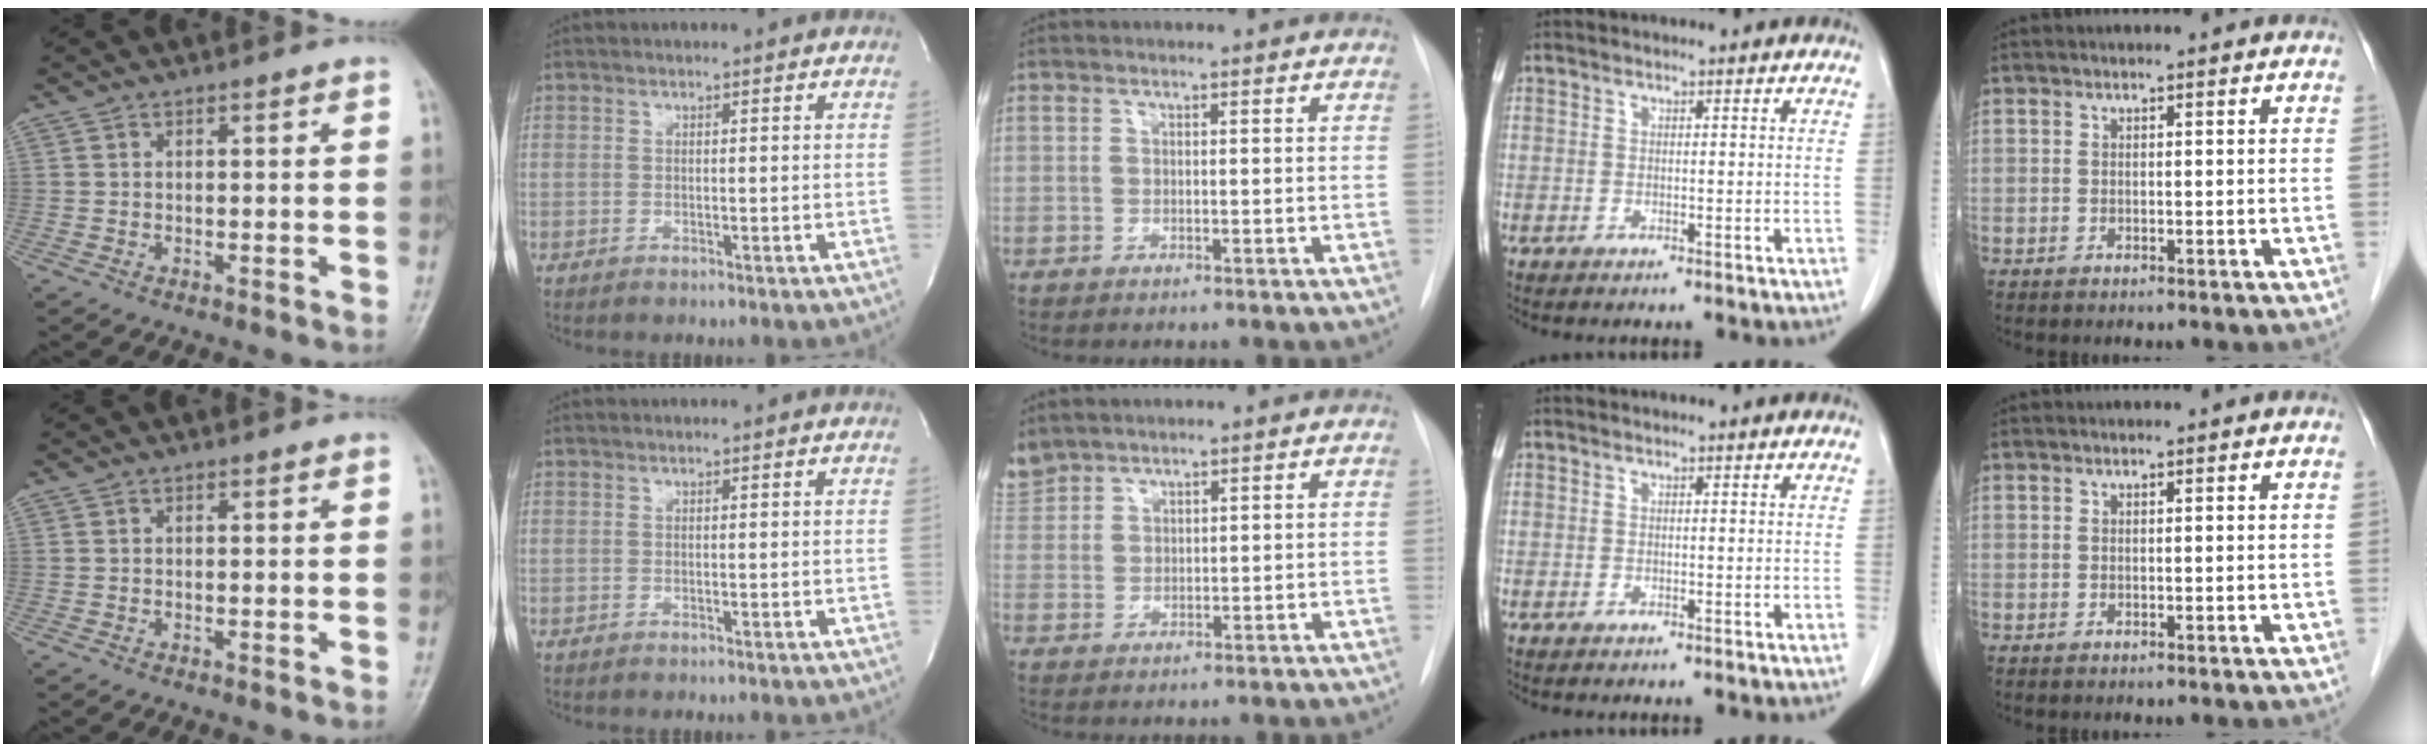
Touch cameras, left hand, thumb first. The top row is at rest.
{"middle": {"total": 4.3, "force": [4.1, 1.2, 0.2], "torque": [-0.013, 0.012, 0.092]}}